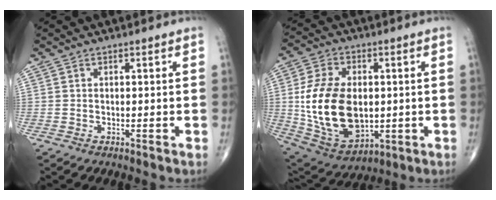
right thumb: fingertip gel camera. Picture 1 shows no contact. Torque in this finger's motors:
{"motor_torque": [-0.09, 1.81, 1.84, 0.09, 0.63]}